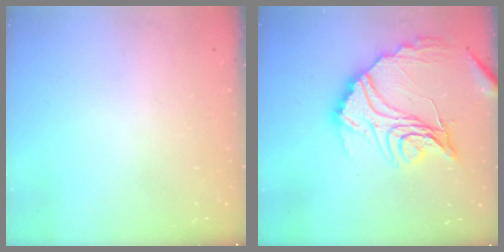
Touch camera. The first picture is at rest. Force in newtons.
{"total": 23.7, "press": 23.6, "slide": 2.1}